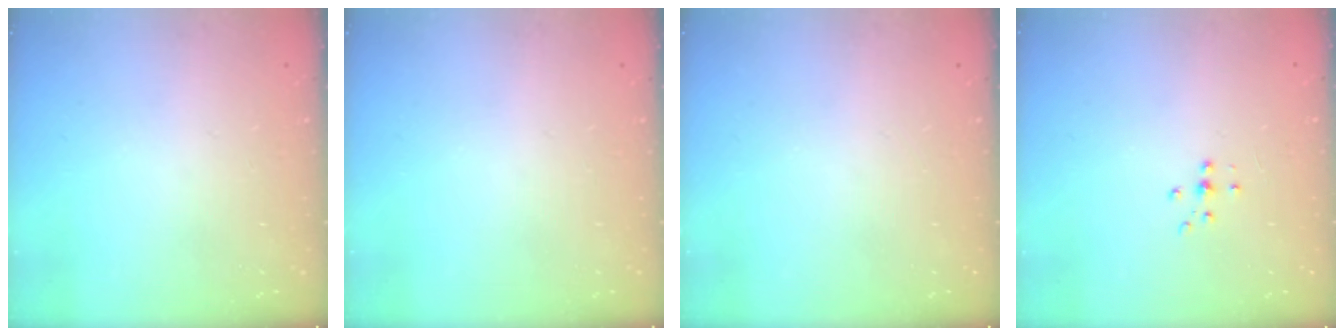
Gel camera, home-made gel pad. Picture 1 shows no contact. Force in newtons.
{"total": 0.0}
{"total": 0.0}
{"total": 4.5, "press": 4.4, "slide": 0.9}